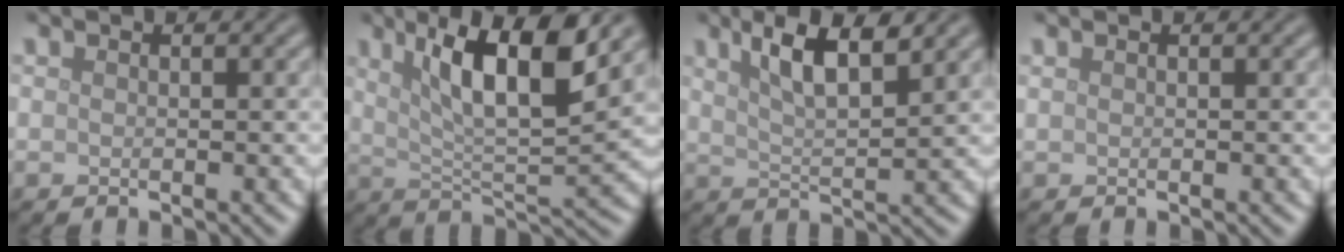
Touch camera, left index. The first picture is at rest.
{"total": 9.0, "force": [4.1, 2.2, 7.7], "torque": [-0.125, -0.002, 0.072]}
{"total": 5.4, "force": [3.2, 1.4, 4.1], "torque": [-0.068, 0.007, 0.055]}
{"total": 0.0}